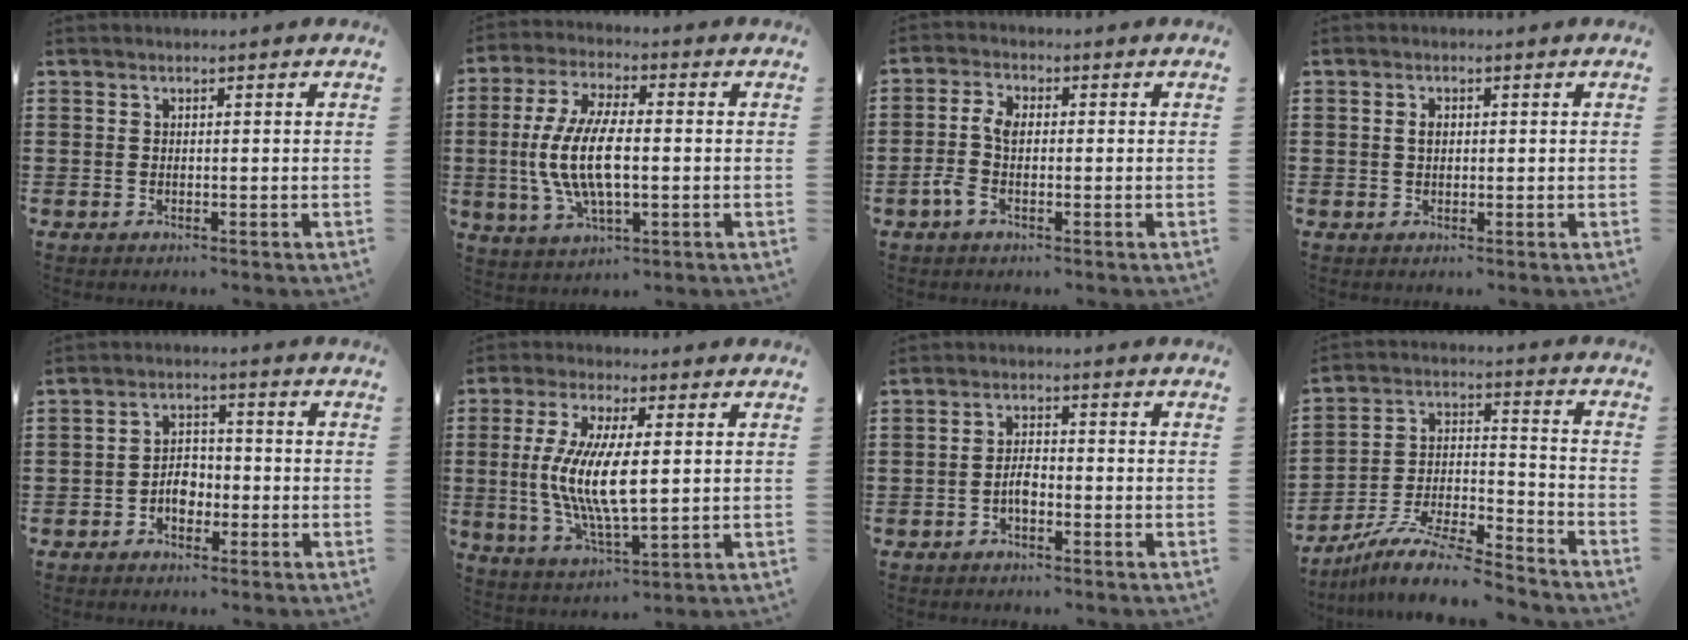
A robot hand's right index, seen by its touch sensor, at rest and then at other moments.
{"total": 11.1, "force": [-0.9, 4.2, 10.2], "torque": [-0.233, -0.015, -0.024]}
{"total": 4.0, "force": [-1.0, 1.9, 3.4], "torque": [-0.089, -0.003, -0.027]}
{"total": 1.6, "force": [0.3, 1.0, 1.2], "torque": [-0.025, 0.007, 0.004]}
{"total": 3.8, "force": [-1.5, 2.6, 2.3], "torque": [-0.038, 0.002, -0.032]}
{"total": 10.1, "force": [0.4, 3.3, 9.5], "torque": [-0.203, -0.006, 0.004]}
{"total": 2.9, "force": [-1.2, 1.2, 2.4], "torque": [-0.054, 0.002, -0.025]}
{"total": 10.3, "force": [-9.2, 1.2, 4.3], "torque": [-0.075, 0.017, -0.183]}